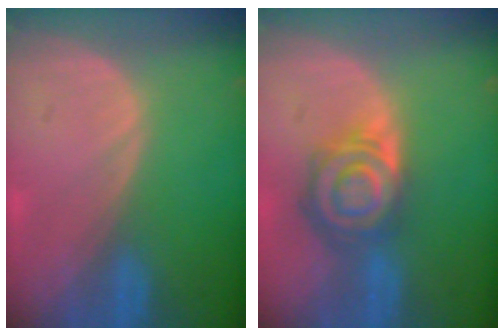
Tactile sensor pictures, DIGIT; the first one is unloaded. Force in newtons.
{"total": 8.0, "press": 7.1, "slide": 3.6}